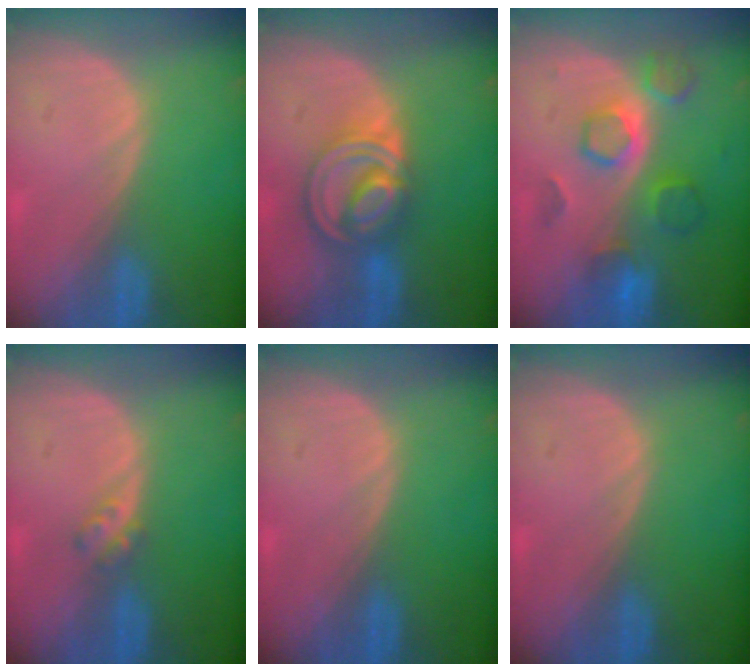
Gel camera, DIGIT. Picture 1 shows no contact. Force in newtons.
{"total": 8.5, "press": 7.1, "slide": 4.6}
{"total": 8.4, "press": 7.6, "slide": 3.6}
{"total": 2.3, "press": 2.0, "slide": 1.2}
{"total": 0.0}
{"total": 0.0}